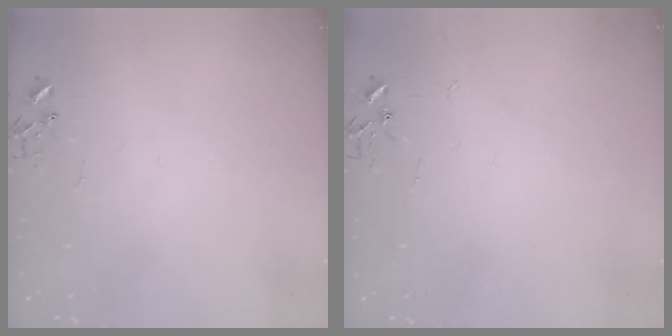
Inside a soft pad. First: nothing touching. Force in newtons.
{"total": 2.4, "press": 2.4, "slide": 0.3}